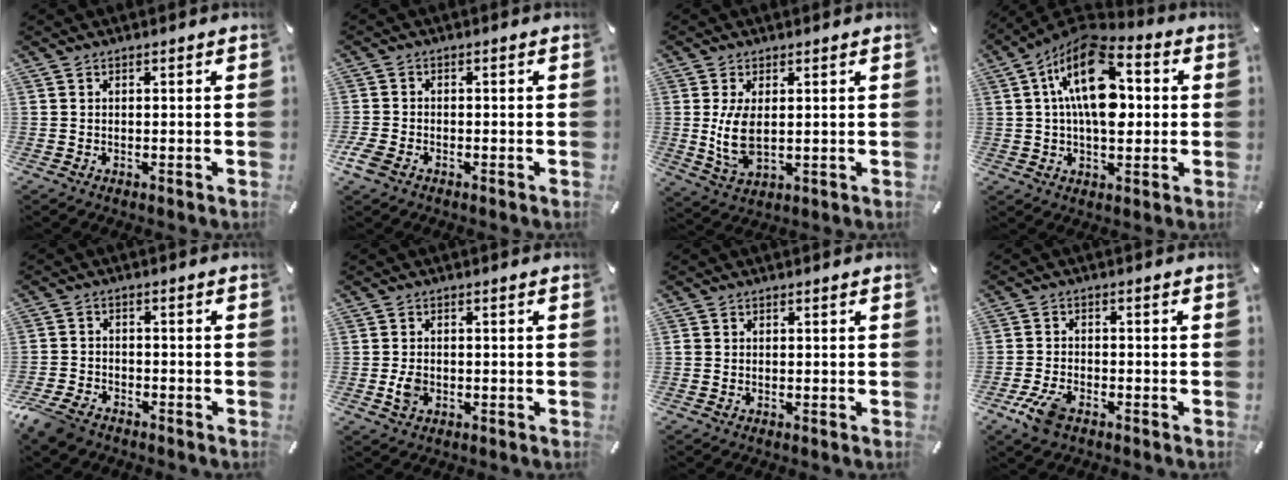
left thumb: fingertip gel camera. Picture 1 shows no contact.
{"total": 3.1, "force": [-2.0, 1.8, 1.6], "torque": [-0.045, 0.000, -0.041]}
{"total": 7.5, "force": [0.6, 3.8, 6.4], "torque": [-0.152, -0.013, 0.005]}
{"total": 18.0, "force": [3.2, 10.0, 14.6], "torque": [-0.265, -0.014, 0.048]}
{"total": 5.7, "force": [-4.5, 3.0, 1.8], "torque": [-0.056, 0.014, -0.091]}
{"total": 3.4, "force": [-0.8, 2.4, 2.2], "torque": [-0.052, -0.001, -0.016]}
{"total": 0.6, "force": [-0.2, 0.6, 0.2], "torque": [-0.005, 0.000, -0.005]}
{"total": 6.2, "force": [-3.6, 3.0, 4.0], "torque": [-0.101, 0.006, -0.071]}